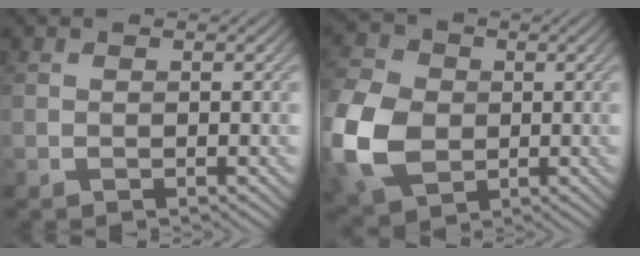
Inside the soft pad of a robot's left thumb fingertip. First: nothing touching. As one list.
[{"total": 12.8, "force": [-1.8, 9.6, 8.2], "torque": [-0.244, -0.015, -0.043]}]